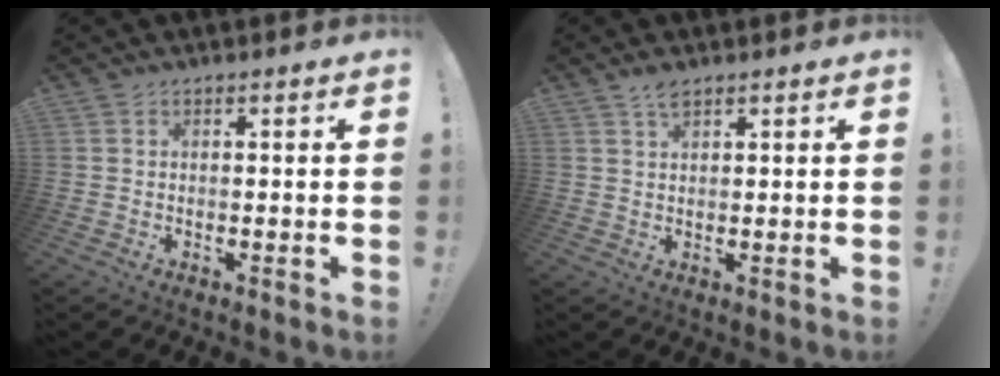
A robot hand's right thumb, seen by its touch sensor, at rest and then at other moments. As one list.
[{"total": 2.8, "force": [2.0, 0.9, 1.8], "torque": [-0.030, -0.009, 0.034]}]